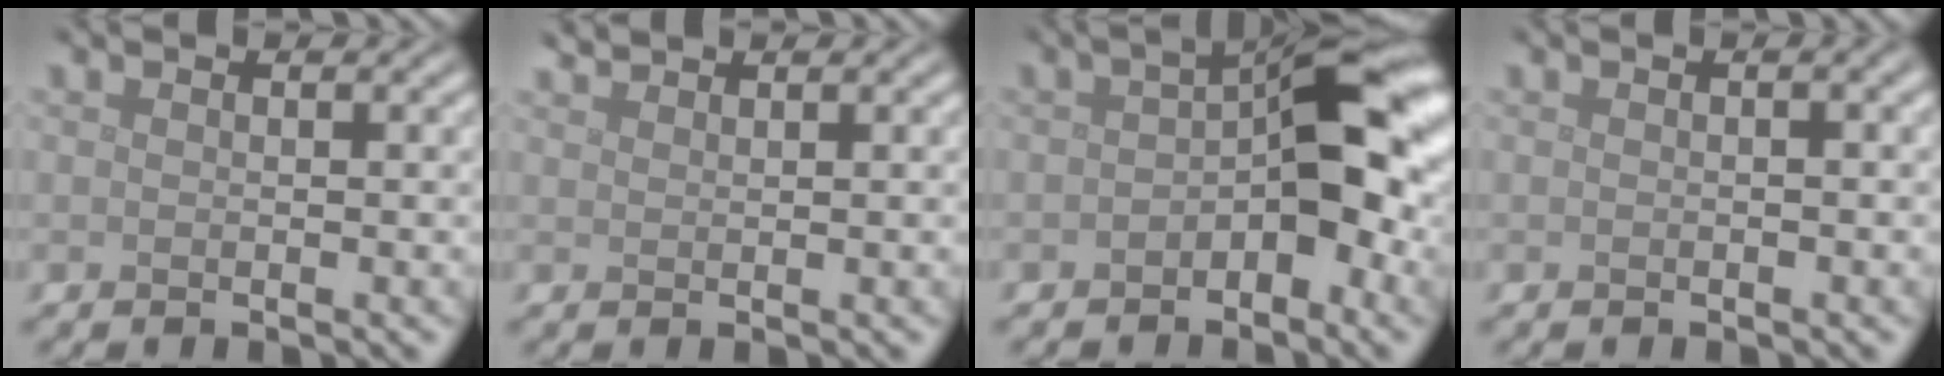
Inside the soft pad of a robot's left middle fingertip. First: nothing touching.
{"total": 1.1, "force": [1.1, 0.1, 0.2], "torque": [-0.003, 0.004, 0.024]}
{"total": 7.2, "force": [-1.0, 3.6, 6.1], "torque": [-0.074, 0.019, -0.026]}
{"total": 1.1, "force": [0.0, 0.2, 1.0], "torque": [-0.015, 0.004, -0.001]}